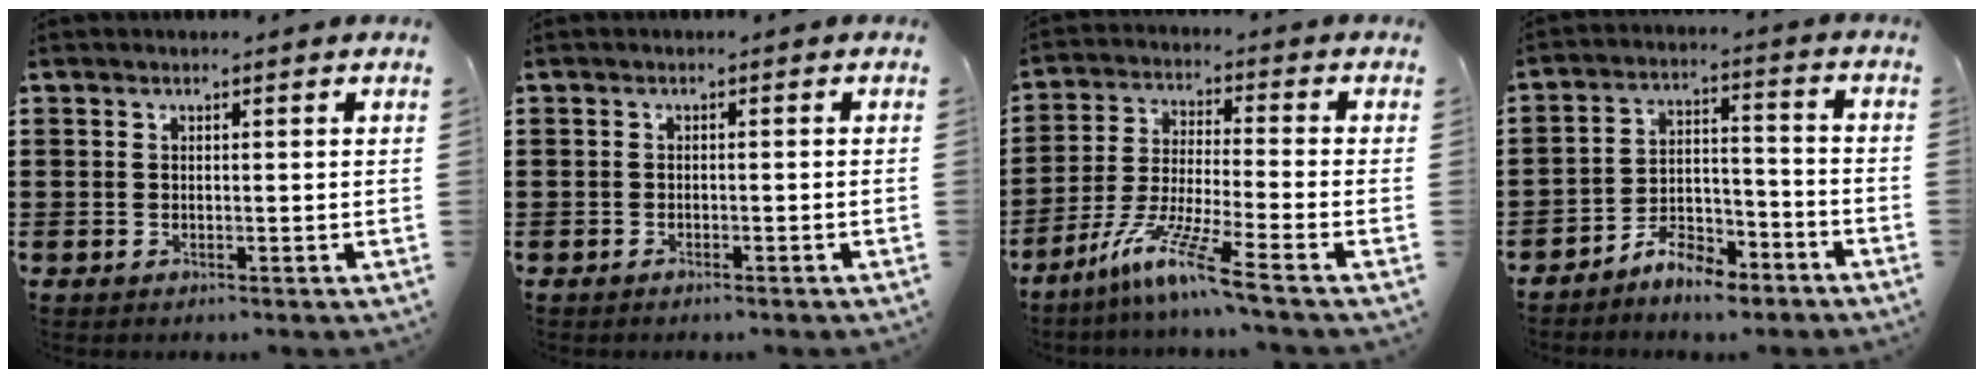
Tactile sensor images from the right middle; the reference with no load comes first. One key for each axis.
{"total": 0.7, "fx": -0.7, "fy": 0.0, "fz": 0.2, "tx": -0.005, "ty": -0.001, "tz": -0.013}
{"total": 9.9, "fx": -7.2, "fy": -0.1, "fz": 6.9, "tx": -0.144, "ty": -0.008, "tz": -0.146}
{"total": 6.8, "fx": -6.3, "fy": 1.7, "fz": 2.1, "tx": -0.037, "ty": 0.015, "tz": -0.121}